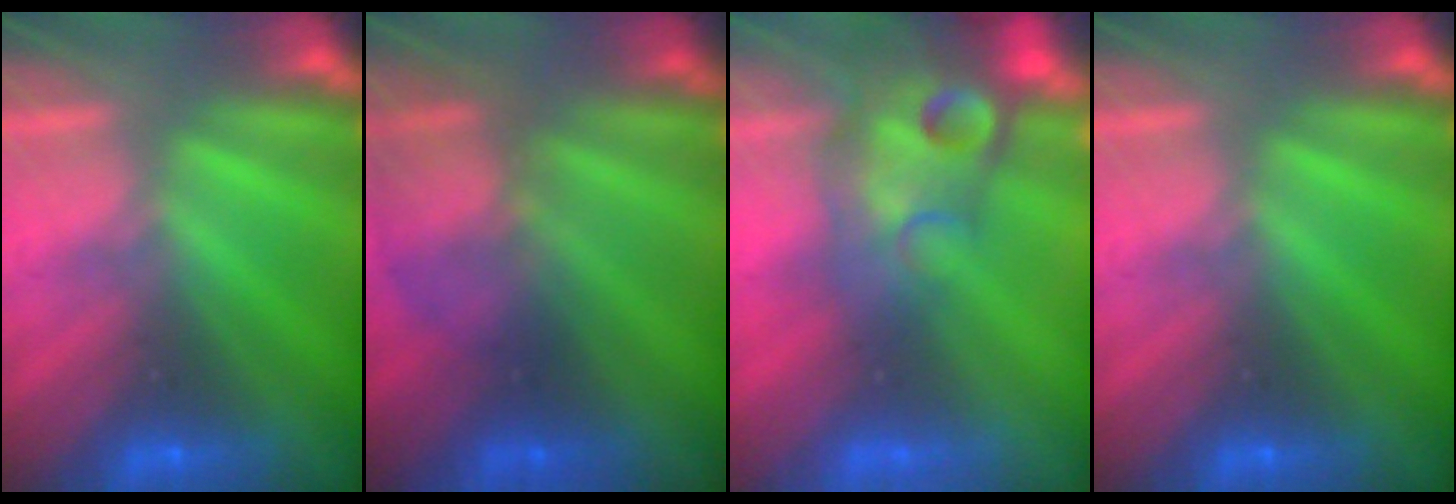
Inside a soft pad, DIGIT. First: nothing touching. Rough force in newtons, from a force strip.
{"total": 2.2}
{"total": 7.2}
{"total": 0.0}